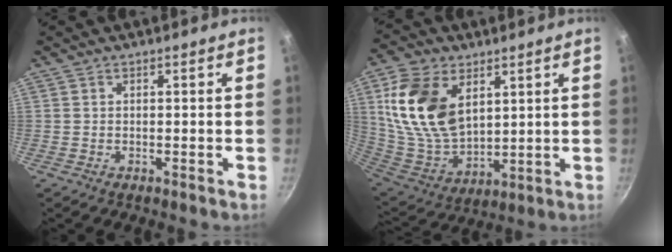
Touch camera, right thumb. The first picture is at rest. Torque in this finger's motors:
{"motor_torque": [-1.37, 2.35, 1.61, 0.75, 0.22]}